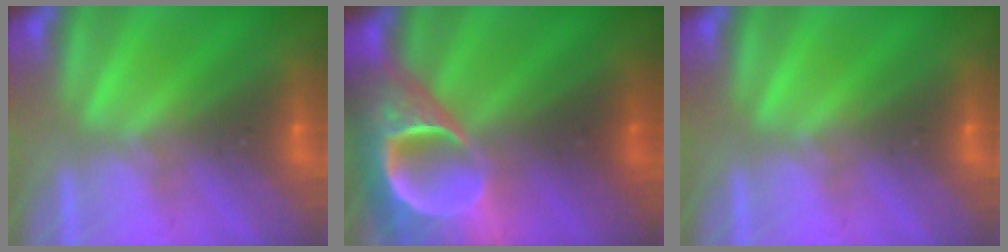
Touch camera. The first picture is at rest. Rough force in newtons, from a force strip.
{"total": 13.7}
{"total": 0.0}